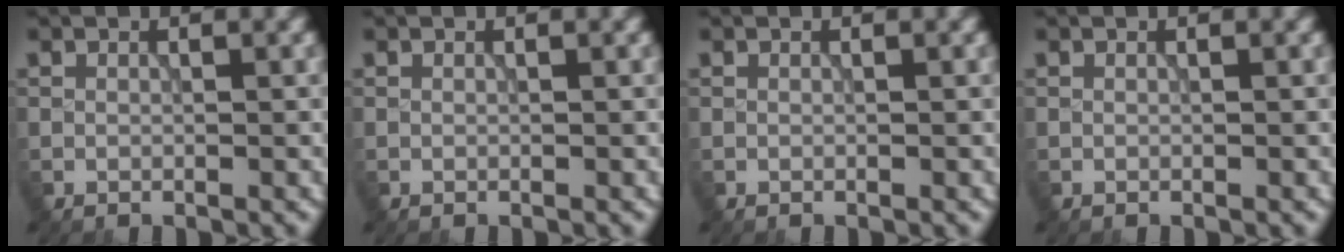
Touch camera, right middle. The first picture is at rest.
{"total": 0.0}
{"total": 0.0}
{"total": 0.0}